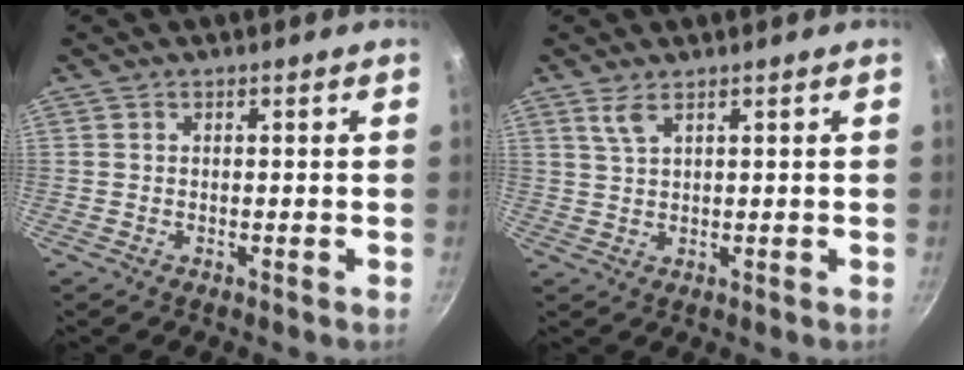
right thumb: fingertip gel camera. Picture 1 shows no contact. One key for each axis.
{"total": 3.1, "fx": 2.0, "fy": 1.2, "fz": 2.0, "tx": -0.040, "ty": -0.010, "tz": 0.045}